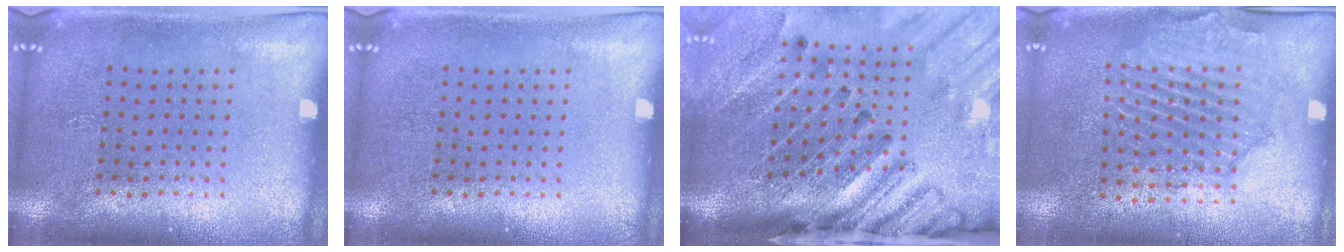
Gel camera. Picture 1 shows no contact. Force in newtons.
{"total": 0.0}
{"total": 4.5, "press": 3.3, "slide": 3.0}
{"total": 1.8, "press": 1.8, "slide": 0.3}